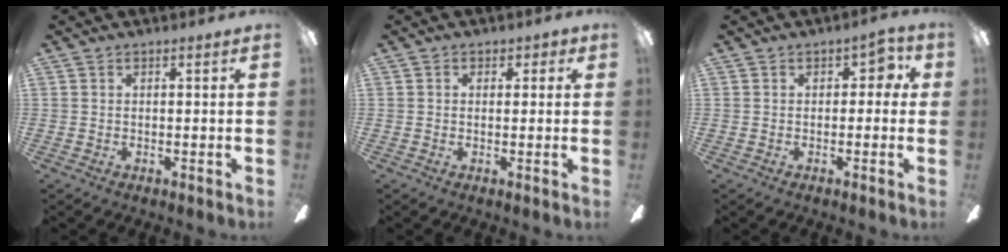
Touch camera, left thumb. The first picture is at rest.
{"total": 1.6, "force": [0.2, 1.3, 0.9], "torque": [-0.002, 0.001, -0.002]}
{"total": 3.6, "force": [0.2, 2.5, 2.5], "torque": [-0.031, 0.009, -0.001]}